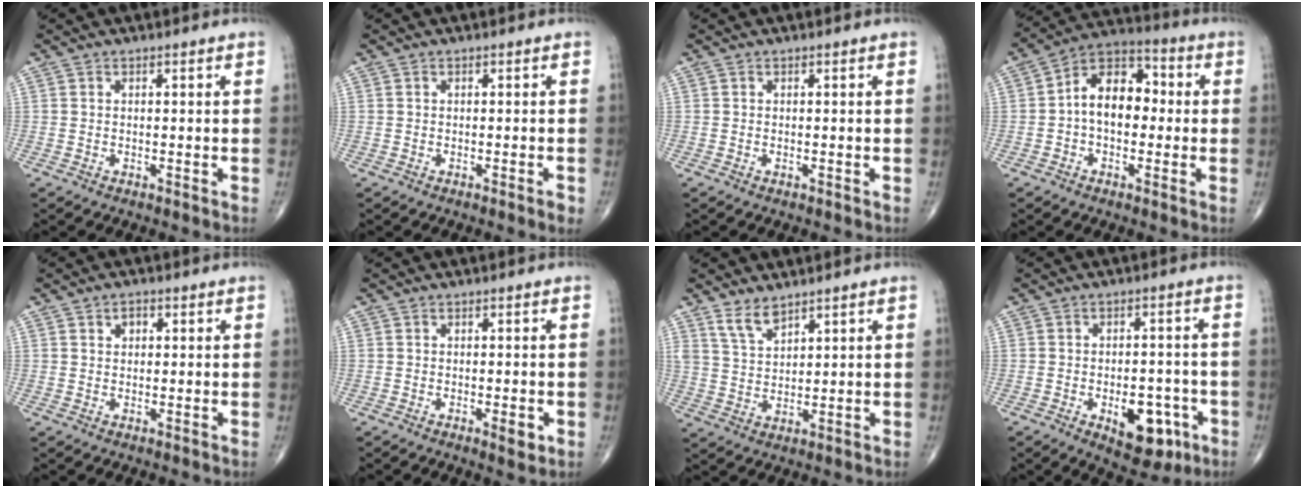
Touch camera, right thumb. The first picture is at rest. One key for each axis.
{"total": 1.3, "fx": -0.8, "fy": 0.1, "fz": 1.0, "tx": -0.015, "ty": -0.003, "tz": -0.012}
{"total": 0.0}
{"total": 11.7, "fx": -0.1, "fy": 7.7, "fz": 8.8, "tx": -0.114, "ty": 0.035, "tz": -0.017}
{"total": 2.2, "fx": 0.9, "fy": 1.6, "fz": 1.2, "tx": -0.005, "ty": -0.001, "tz": 0.010}
{"total": 2.4, "fx": -0.8, "fy": 0.8, "fz": 2.1, "tx": -0.024, "ty": -0.003, "tz": -0.009}
{"total": 4.8, "fx": 3.8, "fy": 1.8, "fz": 2.2, "tx": -0.035, "ty": -0.026, "tz": 0.081}
{"total": 10.6, "fx": -4.2, "fy": 5.8, "fz": 7.9, "tx": -0.077, "ty": 0.019, "tz": -0.047}